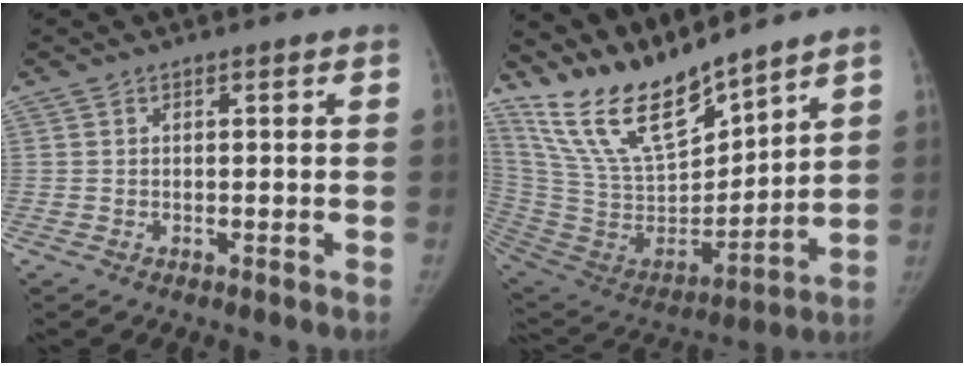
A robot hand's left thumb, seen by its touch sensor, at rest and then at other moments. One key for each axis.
{"total": 19.3, "fx": 16.5, "fy": 5.1, "fz": 8.6, "tx": -0.124, "ty": -0.103, "tz": 0.326}